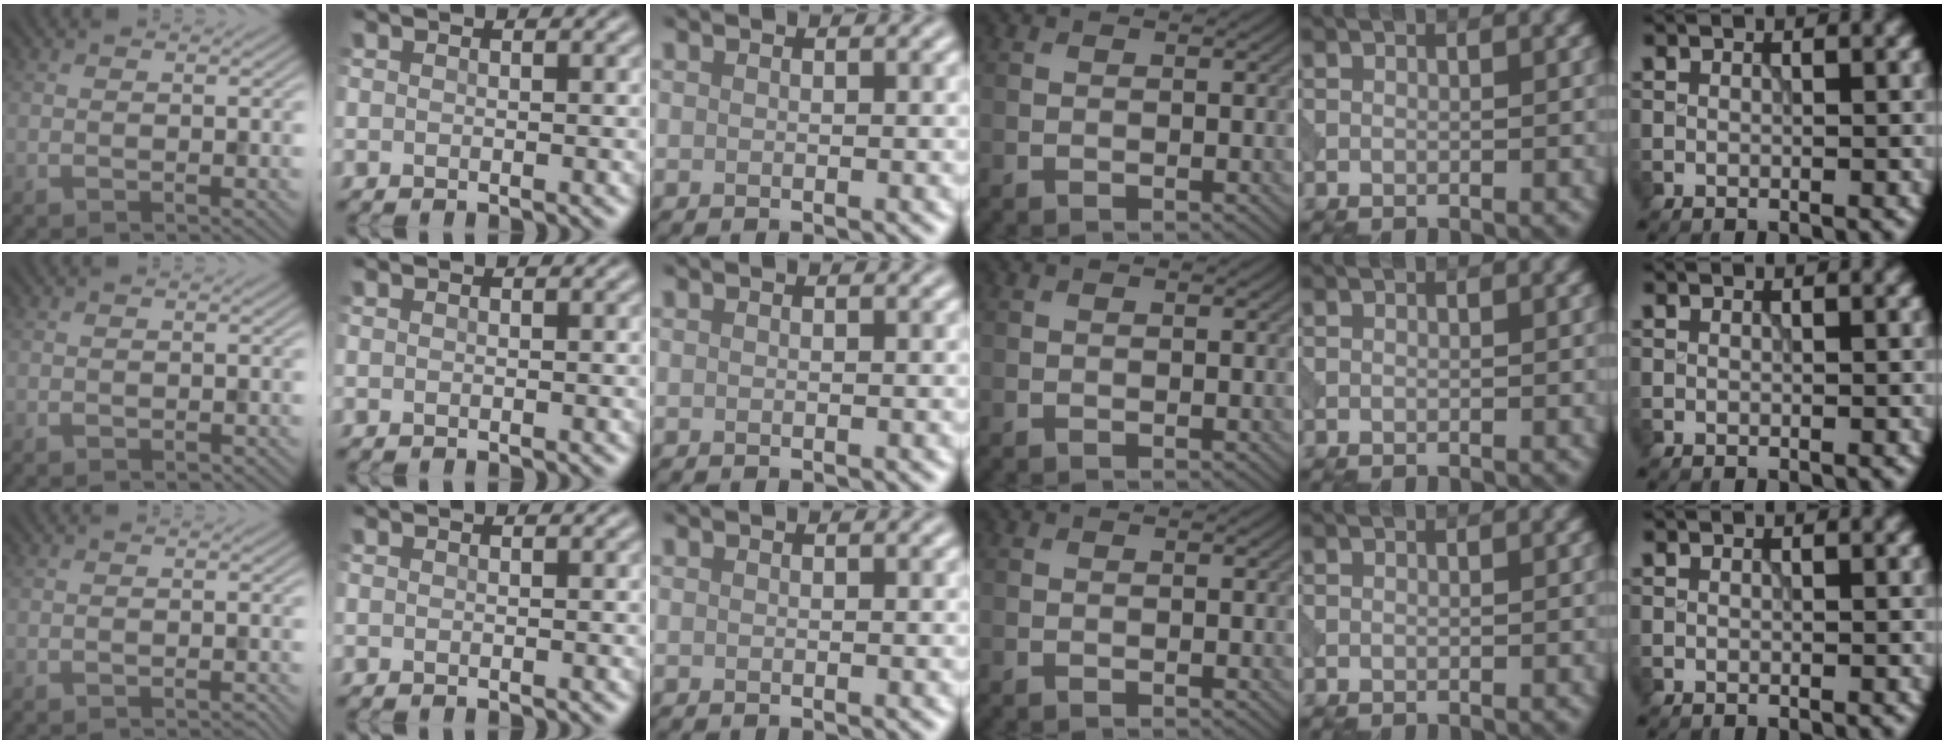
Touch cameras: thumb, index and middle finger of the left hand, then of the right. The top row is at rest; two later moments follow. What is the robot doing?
{"motion": "open", "object": "sandwich press"}